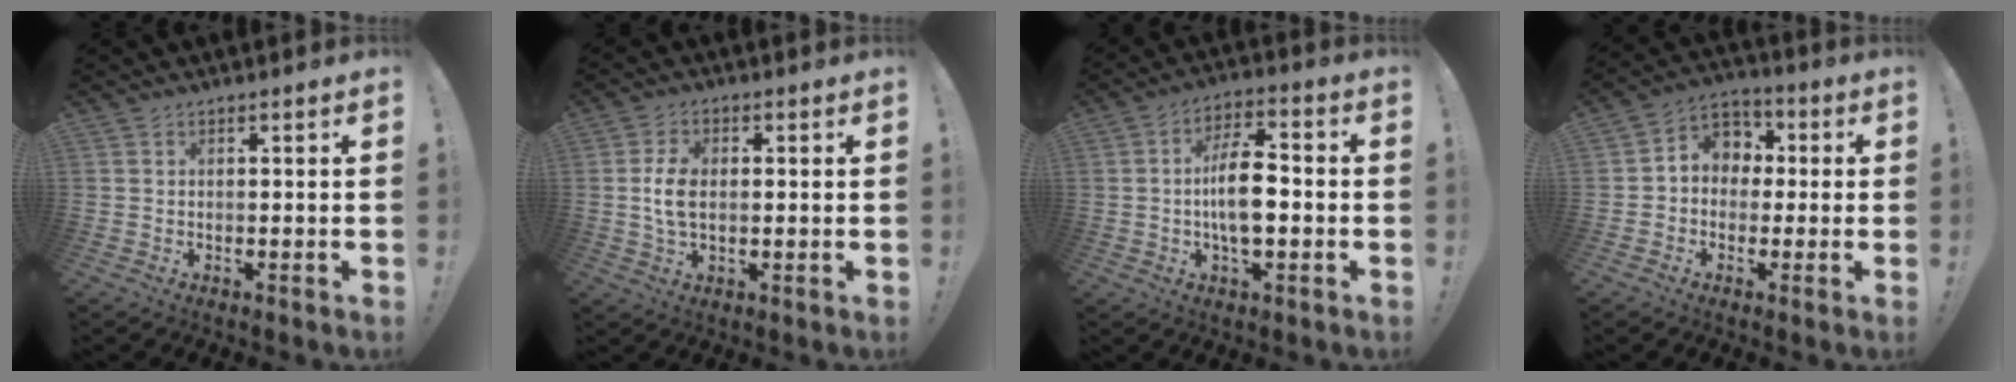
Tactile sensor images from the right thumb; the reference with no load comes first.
{"total": 7.1, "force": [-0.1, 4.4, 5.6], "torque": [-0.118, 0.001, -0.005]}
{"total": 12.0, "force": [-1.6, 6.3, 10.1], "torque": [-0.179, 0.010, -0.030]}
{"total": 6.9, "force": [-0.4, 6.4, 2.5], "torque": [-0.036, 0.011, 0.001]}